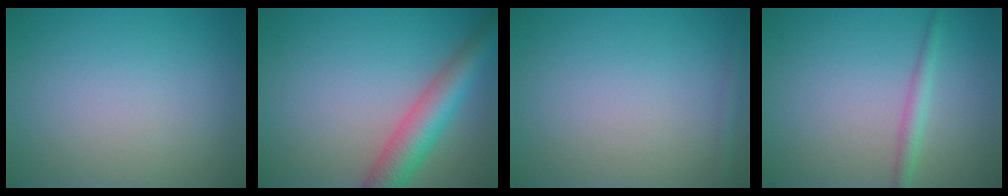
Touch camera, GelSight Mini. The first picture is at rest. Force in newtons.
{"total": 5.6, "press": 5.6, "slide": 0.2}
{"total": 0.8, "press": 0.8, "slide": 0.0}
{"total": 1.8, "press": 1.8, "slide": 0.0}